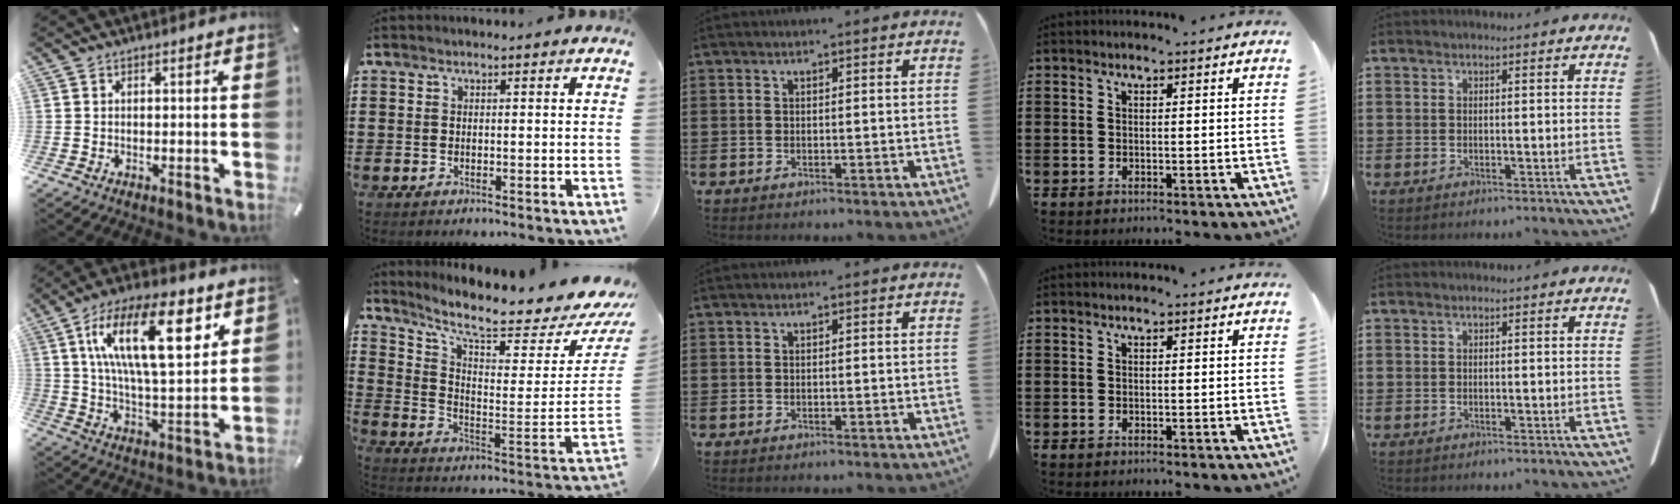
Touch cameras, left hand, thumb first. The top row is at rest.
{"thumb": {"total": 22.5, "force": [9.2, 9.1, 18.4], "torque": [-0.335, -0.020, 0.139]}, "index": {"total": 7.7, "force": [6.6, 0.7, 4.0], "torque": [-0.095, -0.067, 0.106]}}